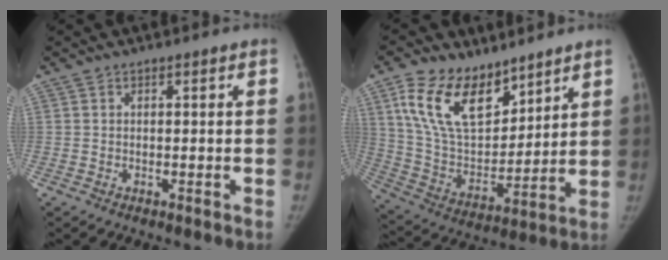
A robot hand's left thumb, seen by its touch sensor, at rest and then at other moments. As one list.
[{"total": 18.1, "force": [11.1, 9.9, 10.4], "torque": [-0.147, -0.054, 0.221]}]